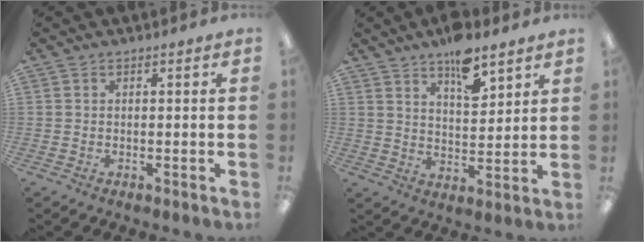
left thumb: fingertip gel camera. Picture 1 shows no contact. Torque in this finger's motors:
{"motor_torque": [1.20, 0.65, 0.76, -0.82, 0.05]}